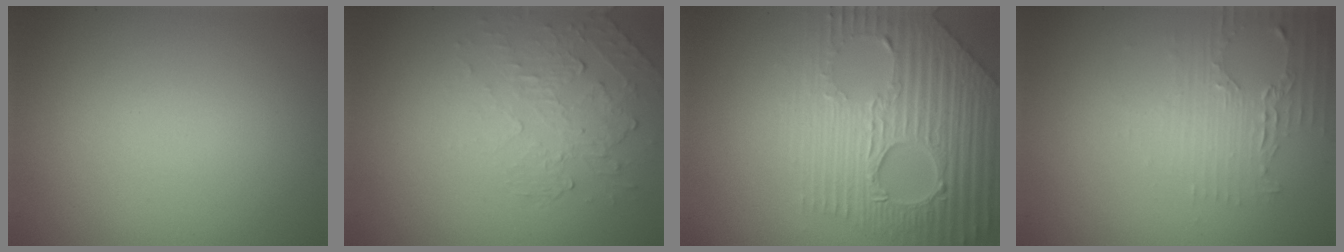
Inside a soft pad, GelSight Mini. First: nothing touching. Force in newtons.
{"total": 2.1, "press": 0.9, "slide": 1.9}
{"total": 9.1, "press": 6.2, "slide": 6.7}
{"total": 2.2, "press": 2.1, "slide": 0.6}